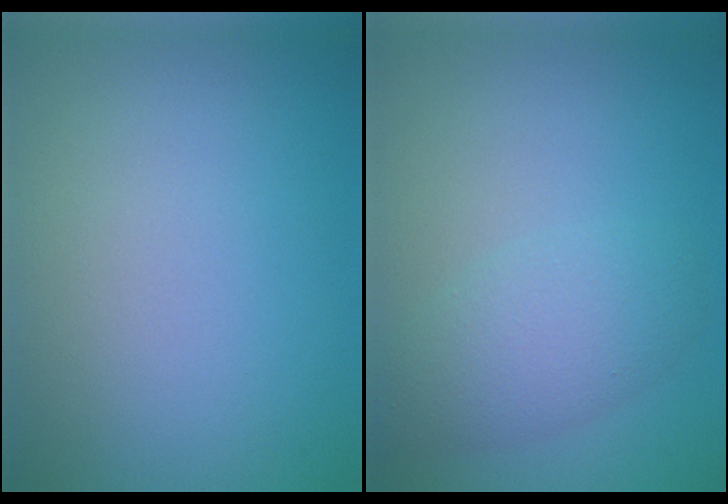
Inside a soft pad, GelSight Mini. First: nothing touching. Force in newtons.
{"total": 3.5, "press": 3.4, "slide": 0.2}